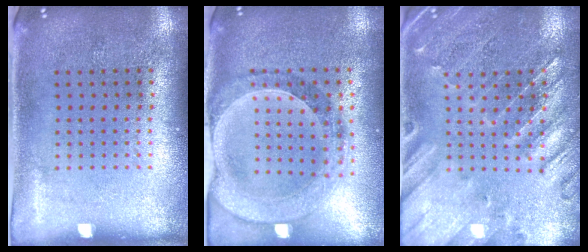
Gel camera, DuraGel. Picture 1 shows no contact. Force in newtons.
{"total": 1.5, "press": 1.4, "slide": 0.3}
{"total": 0.6, "press": 0.4, "slide": 0.4}